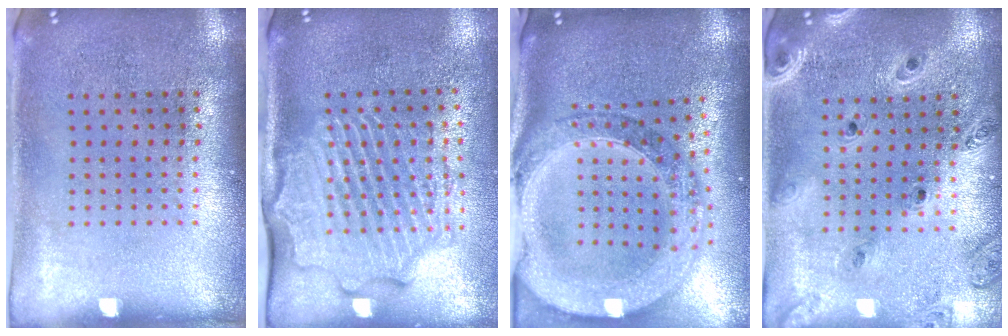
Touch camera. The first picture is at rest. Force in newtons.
{"total": 2.6, "press": 2.3, "slide": 1.3}
{"total": 2.8, "press": 2.4, "slide": 1.4}
{"total": 1.3, "press": 1.3, "slide": 0.1}